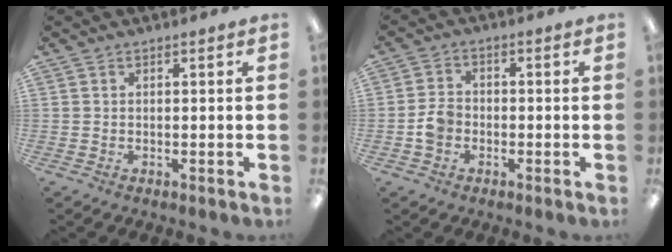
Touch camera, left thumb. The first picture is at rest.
{"total": 4.8, "force": [-1.5, 3.7, 2.7], "torque": [-0.051, 0.010, -0.027]}